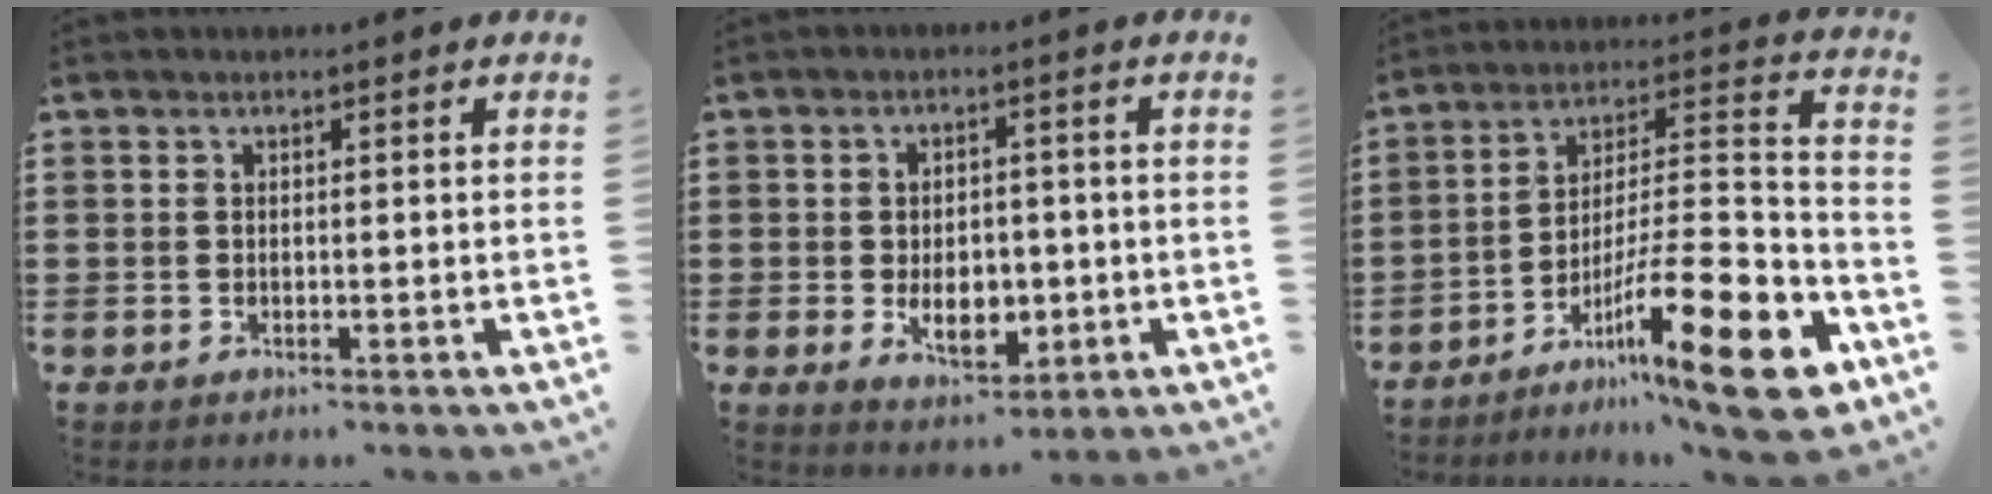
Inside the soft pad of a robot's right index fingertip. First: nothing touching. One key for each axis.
{"total": 6.2, "fx": -1.4, "fy": 4.0, "fz": 4.5, "tx": -0.067, "ty": 0.005, "tz": -0.028}
{"total": 19.6, "fx": -11.1, "fy": 3.3, "fz": 15.8, "tx": -0.239, "ty": 0.038, "tz": -0.182}